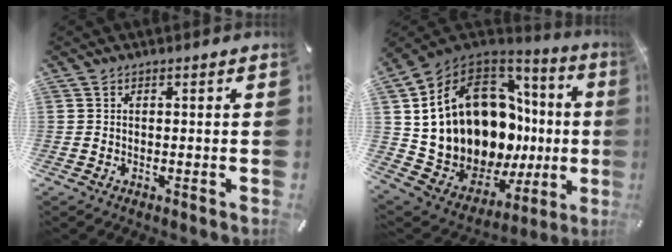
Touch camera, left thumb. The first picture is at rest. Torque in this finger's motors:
{"motor_torque": [1.74, 3.26, 2.77, 0.00, 0.81]}